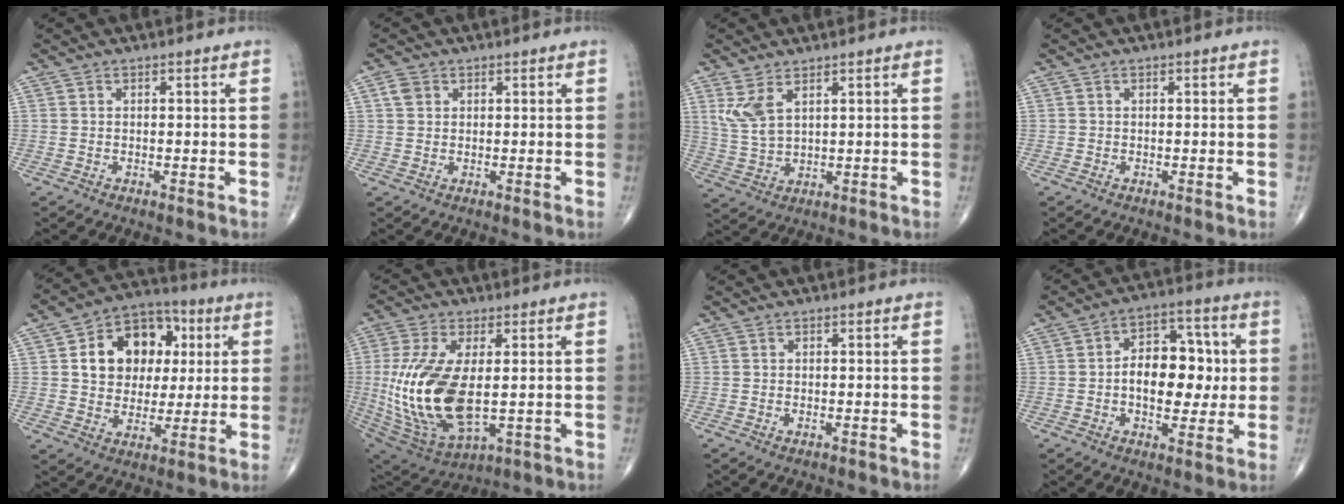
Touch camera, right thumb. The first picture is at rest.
{"total": 2.2, "force": [0.9, 1.8, 1.0], "torque": [-0.016, 0.003, 0.015]}
{"total": 6.0, "force": [3.1, 2.5, 4.5], "torque": [-0.098, -0.013, 0.075]}
{"total": 0.0}
{"total": 15.5, "force": [3.6, 11.8, 9.3], "torque": [-0.104, 0.009, 0.056]}
{"total": 20.0, "force": [-0.2, 9.5, 17.6], "torque": [-0.387, -0.023, 0.018]}
{"total": 0.5, "force": [-0.2, 0.2, 0.4], "torque": [-0.007, -0.002, -0.005]}
{"total": 12.9, "force": [0.1, 7.8, 10.3], "torque": [-0.118, 0.022, 0.000]}